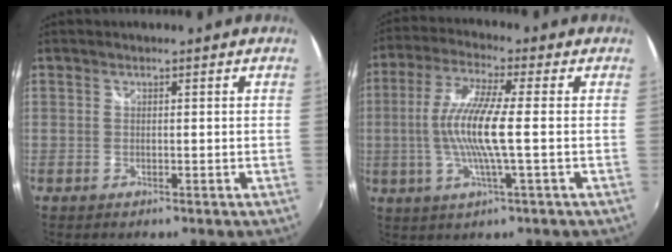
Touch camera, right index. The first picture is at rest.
{"total": 11.0, "force": [-0.9, 0.5, 10.9], "torque": [-0.218, -0.001, -0.020]}